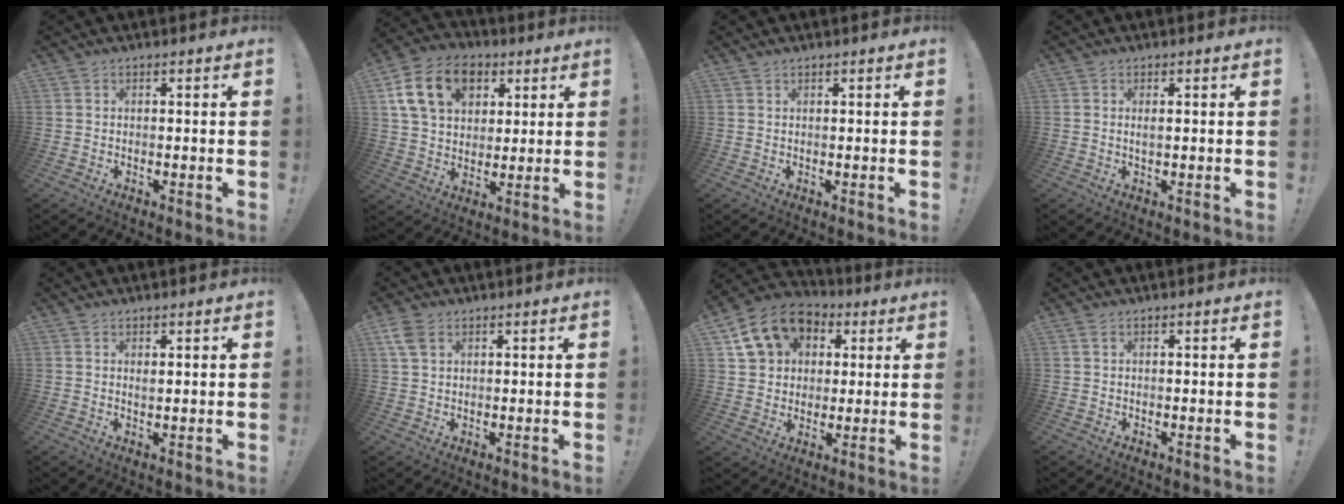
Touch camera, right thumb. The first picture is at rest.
{"total": 17.3, "force": [7.0, 12.4, 9.7], "torque": [-0.153, -0.017, 0.135]}
{"total": 0.6, "force": [0.5, -0.1, 0.3], "torque": [-0.002, -0.001, 0.009]}
{"total": 1.4, "force": [0.3, 0.2, 1.4], "torque": [-0.024, 0.000, 0.003]}
{"total": 1.1, "force": [0.7, 0.7, 0.4], "torque": [0.000, -0.002, 0.012]}
{"total": 4.7, "force": [2.3, 2.9, 2.9], "torque": [-0.058, -0.001, 0.049]}
{"total": 14.3, "force": [6.3, 11.1, 6.4], "torque": [-0.096, -0.022, 0.122]}
{"total": 0.8, "force": [0.3, 0.3, 0.7], "torque": [-0.013, 0.001, 0.006]}